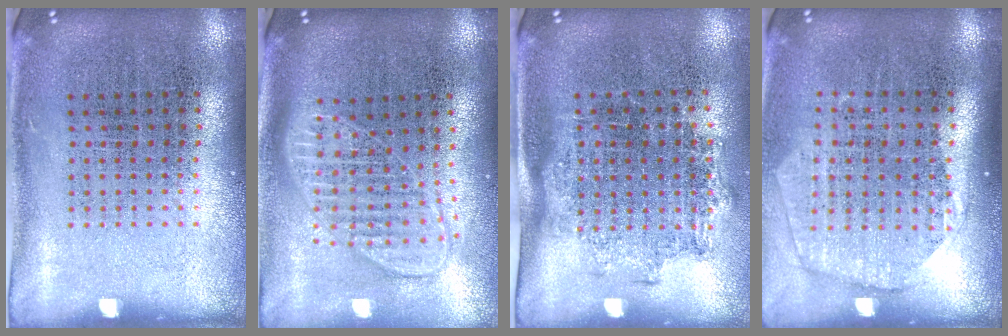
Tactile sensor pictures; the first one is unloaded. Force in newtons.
{"total": 1.9, "press": 1.6, "slide": 1.1}
{"total": 1.3, "press": 1.0, "slide": 0.8}
{"total": 1.8, "press": 1.5, "slide": 0.9}